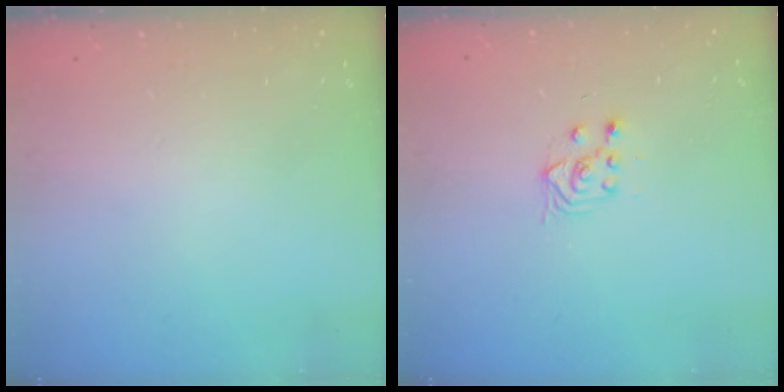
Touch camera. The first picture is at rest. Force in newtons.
{"total": 4.2, "press": 4.0, "slide": 1.4}